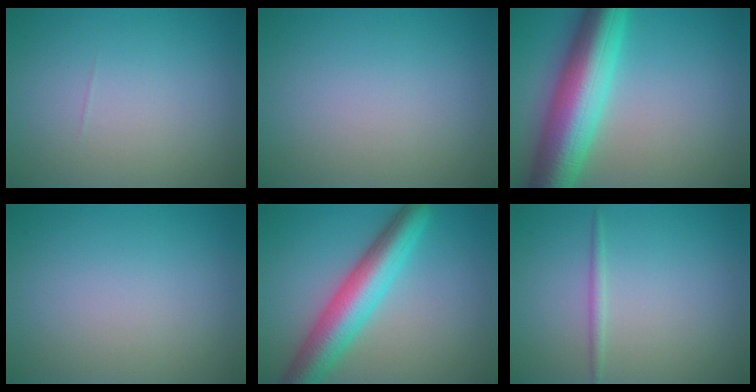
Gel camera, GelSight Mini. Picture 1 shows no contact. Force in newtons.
{"total": 0.0}
{"total": 10.5, "press": 10.5, "slide": 0.2}
{"total": 0.0}
{"total": 6.9, "press": 6.9, "slide": 0.2}
{"total": 0.9, "press": 0.9, "slide": 0.1}